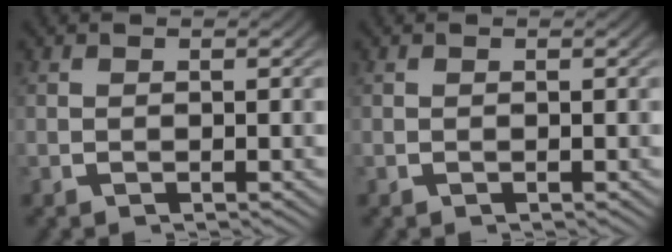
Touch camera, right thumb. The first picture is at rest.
{"total": 0.0}